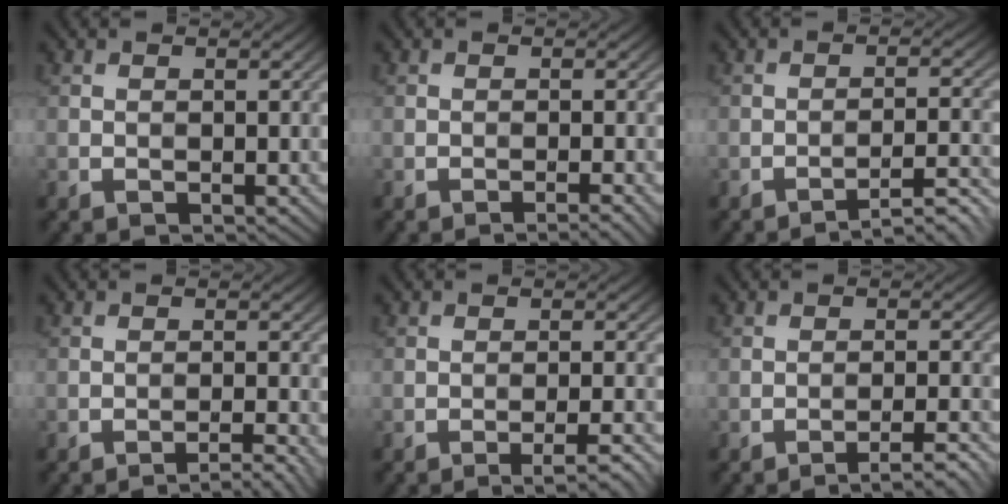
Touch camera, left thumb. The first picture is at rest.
{"total": 1.5, "force": [-0.9, 0.2, 1.2], "torque": [-0.012, 0.004, -0.018]}
{"total": 5.4, "force": [-4.4, 0.6, 3.1], "torque": [-0.054, 0.023, -0.063]}
{"total": 3.0, "force": [-2.2, 0.3, 2.0], "torque": [-0.030, 0.008, -0.040]}
{"total": 3.6, "force": [-2.3, 0.4, 2.8], "torque": [-0.043, 0.010, -0.039]}
{"total": 3.9, "force": [-3.0, 0.3, 2.5], "torque": [-0.039, 0.013, -0.052]}